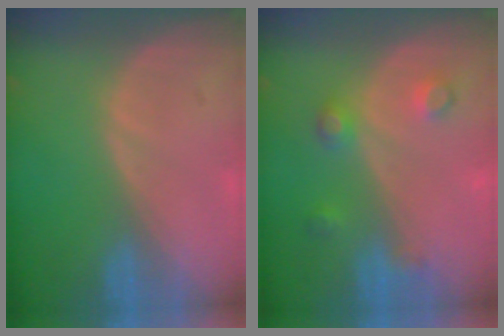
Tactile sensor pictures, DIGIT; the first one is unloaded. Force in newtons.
{"total": 3.8, "press": 3.8, "slide": 0.1}